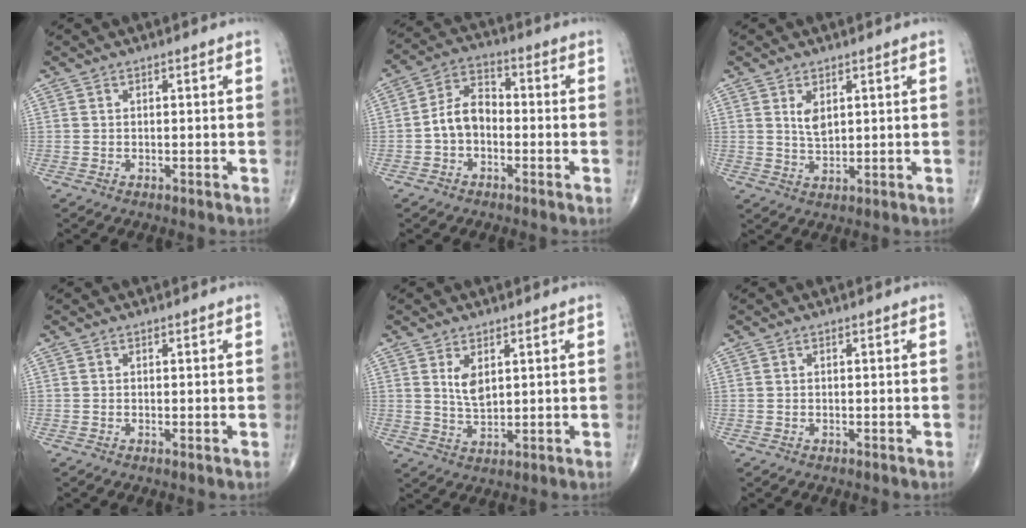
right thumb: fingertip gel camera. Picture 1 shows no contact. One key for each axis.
{"total": 7.4, "fx": -1.6, "fy": 5.1, "fz": 5.1, "tx": -0.079, "ty": 0.031, "tz": -0.043}
{"total": 3.4, "fx": 1.4, "fy": 1.7, "fz": 2.6, "tx": -0.039, "ty": -0.013, "tz": 0.029}
{"total": 0.0}
{"total": 4.4, "fx": 1.7, "fy": 2.2, "fz": 3.4, "tx": -0.054, "ty": -0.016, "tz": 0.037}
{"total": 0.0}